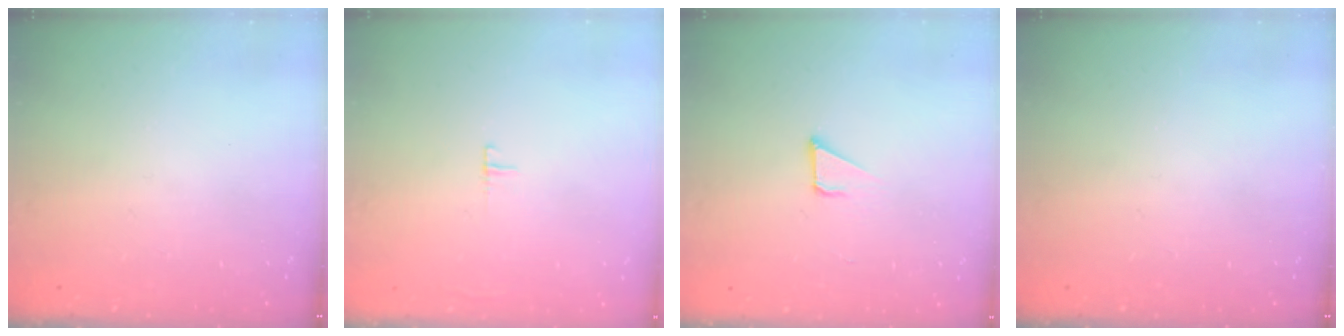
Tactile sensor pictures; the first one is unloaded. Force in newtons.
{"total": 3.6, "press": 3.5, "slide": 0.3}
{"total": 2.1, "press": 2.1, "slide": 0.1}
{"total": 0.0}